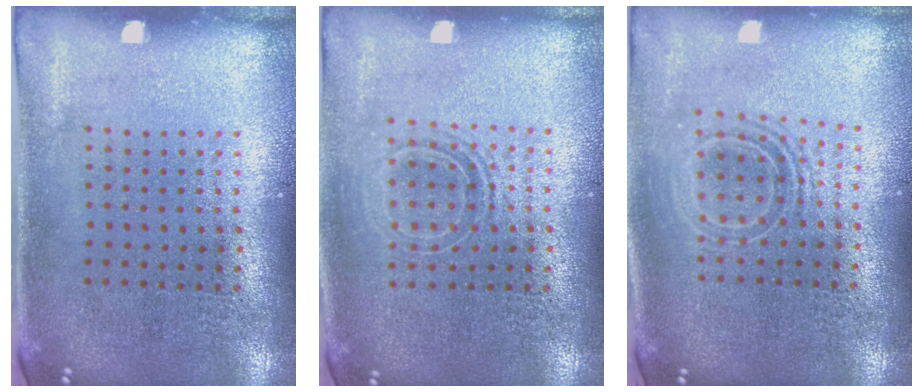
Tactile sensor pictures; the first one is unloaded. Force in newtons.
{"total": 1.5, "press": 1.2, "slide": 0.9}
{"total": 1.8, "press": 1.3, "slide": 1.1}